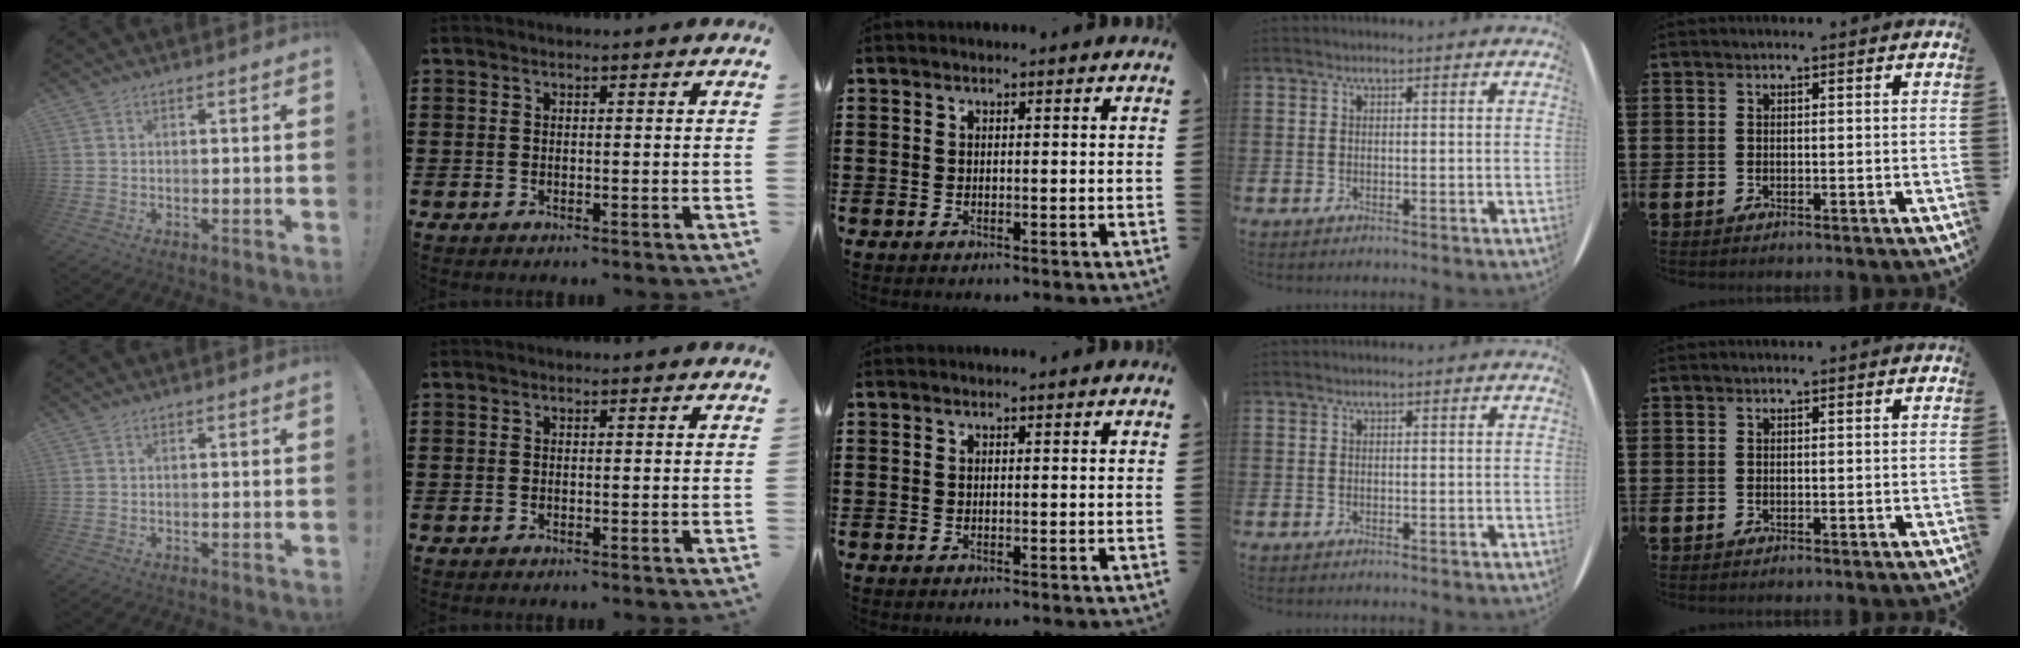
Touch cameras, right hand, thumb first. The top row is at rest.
{}